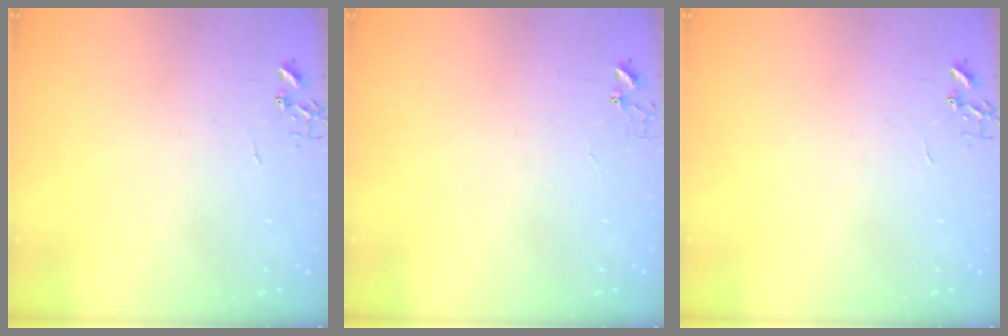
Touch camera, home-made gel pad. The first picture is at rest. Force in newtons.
{"total": 3.4, "press": 3.4, "slide": 0.3}
{"total": 0.0}